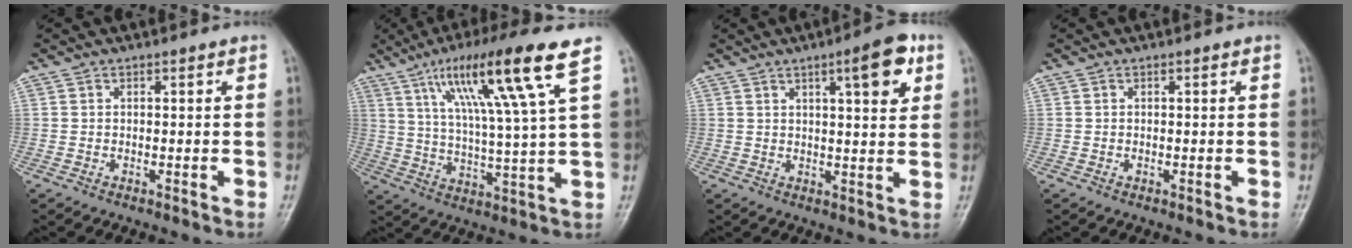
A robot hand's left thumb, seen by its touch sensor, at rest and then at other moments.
{"total": 16.8, "force": [8.3, 0.8, 14.6], "torque": [-0.257, -0.019, 0.143]}
{"total": 8.5, "force": [3.9, 2.2, 7.2], "torque": [-0.087, -0.014, 0.051]}
{"total": 0.6, "force": [0.1, 0.3, 0.5], "torque": [-0.007, 0.003, 0.004]}